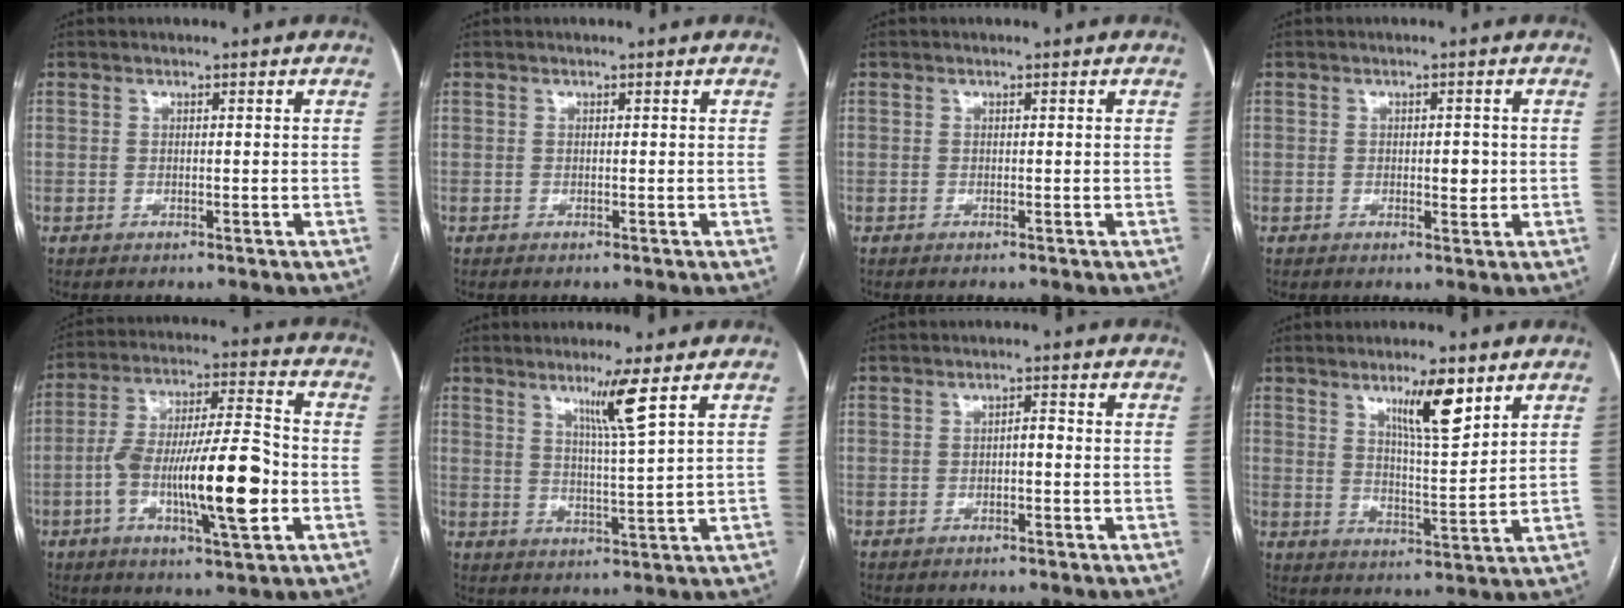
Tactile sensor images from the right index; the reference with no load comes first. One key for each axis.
{"total": 0.0}
{"total": 0.0}
{"total": 2.2, "fx": -0.2, "fy": 1.0, "fz": 1.9, "tx": -0.025, "ty": 0.002, "tz": 0.002}
{"total": 16.8, "fx": -4.3, "fy": 2.6, "fz": 16.0, "tx": -0.288, "ty": 0.008, "tz": -0.068}
{"total": 6.1, "fx": 3.4, "fy": -1.4, "fz": 4.9, "tx": -0.088, "ty": -0.015, "tz": 0.063}
{"total": 1.4, "fx": -0.4, "fy": 0.5, "fz": 1.2, "tx": -0.017, "ty": 0.005, "tz": -0.008}
{"total": 8.3, "fx": 5.0, "fy": 1.1, "fz": 6.6, "tx": -0.112, "ty": -0.008, "tz": 0.085}